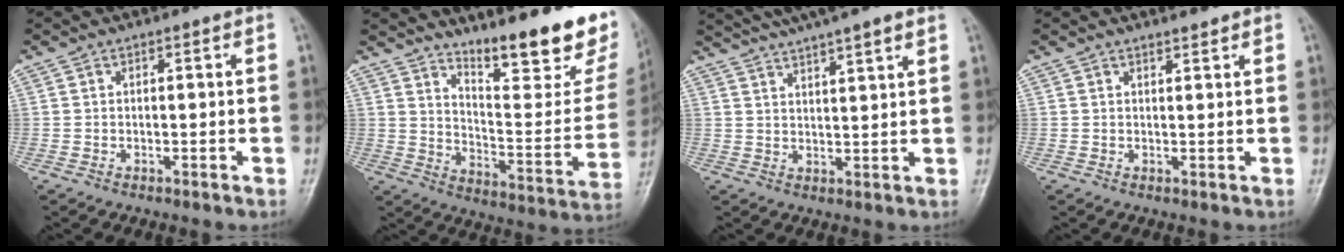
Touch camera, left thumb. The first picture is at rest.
{"total": 23.5, "force": [17.4, 5.7, 14.8], "torque": [-0.176, -0.117, 0.246]}
{"total": 12.2, "force": [9.8, 1.3, 7.2], "torque": [-0.106, -0.001, 0.144]}
{"total": 1.2, "force": [1.2, 0.2, 0.4], "torque": [-0.003, -0.010, 0.019]}